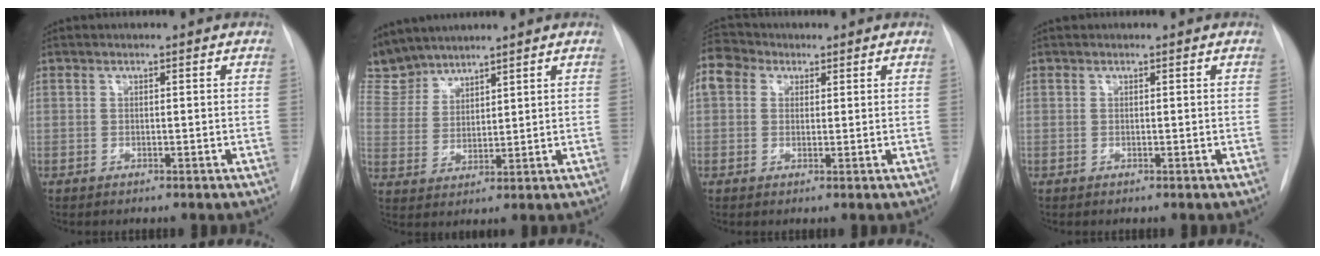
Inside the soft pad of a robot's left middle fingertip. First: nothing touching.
{"total": 7.7, "force": [7.4, 2.1, 0.4], "torque": [-0.016, 0.009, 0.166]}
{"total": 8.2, "force": [3.9, 6.3, 3.4], "torque": [-0.086, 0.043, 0.075]}
{"total": 0.0}